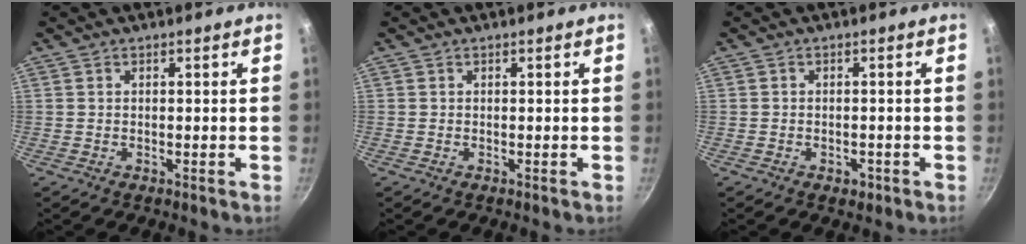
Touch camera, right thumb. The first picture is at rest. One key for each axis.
{"total": 0.0}
{"total": 1.8, "fx": -0.9, "fy": 1.2, "fz": 0.9, "tx": -0.009, "ty": 0.003, "tz": -0.011}